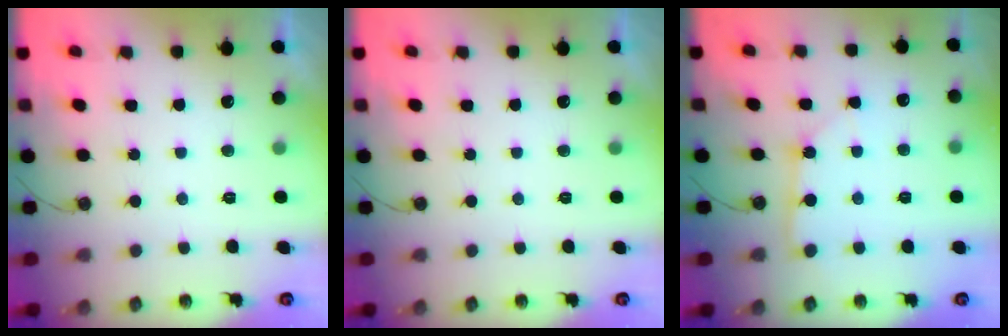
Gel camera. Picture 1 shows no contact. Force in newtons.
{"total": 0.0}
{"total": 2.9, "press": 2.9, "slide": 0.2}